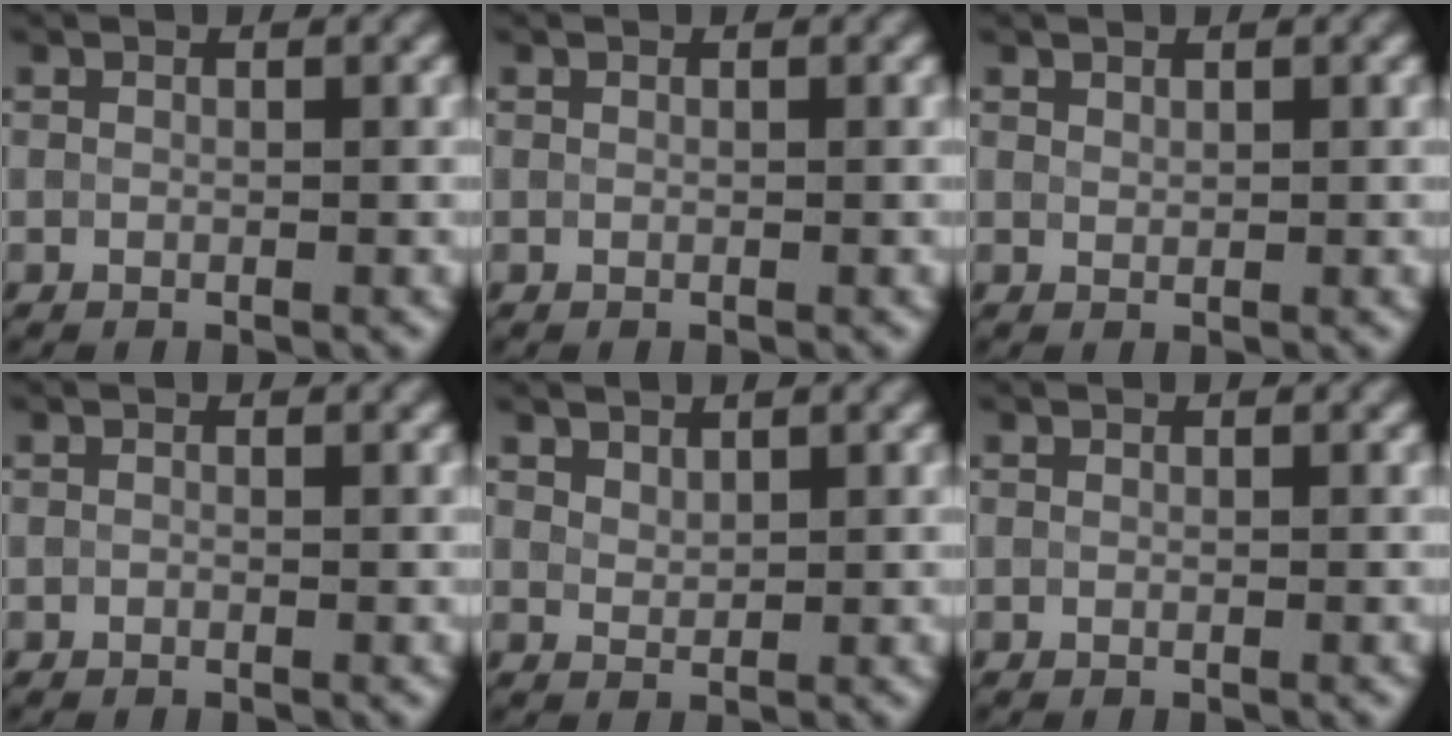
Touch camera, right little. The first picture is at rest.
{"total": 0.0}
{"total": 0.8, "force": [0.8, 0.2, 0.1], "torque": [-0.002, -0.002, 0.018]}
{"total": 0.0}
{"total": 1.5, "force": [1.4, 0.6, 0.4], "torque": [-0.011, -0.001, 0.032]}
{"total": 0.0}